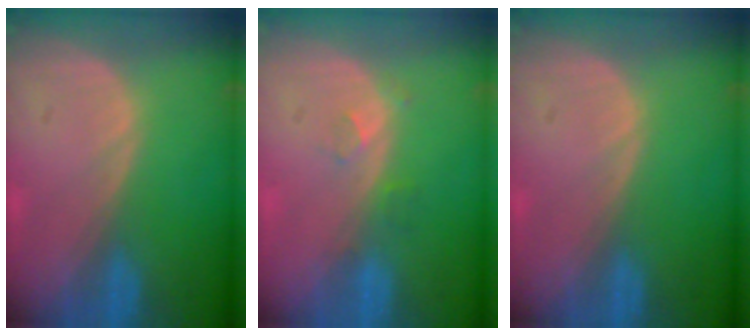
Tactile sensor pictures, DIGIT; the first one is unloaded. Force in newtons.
{"total": 2.3, "press": 2.0, "slide": 1.1}
{"total": 0.0}